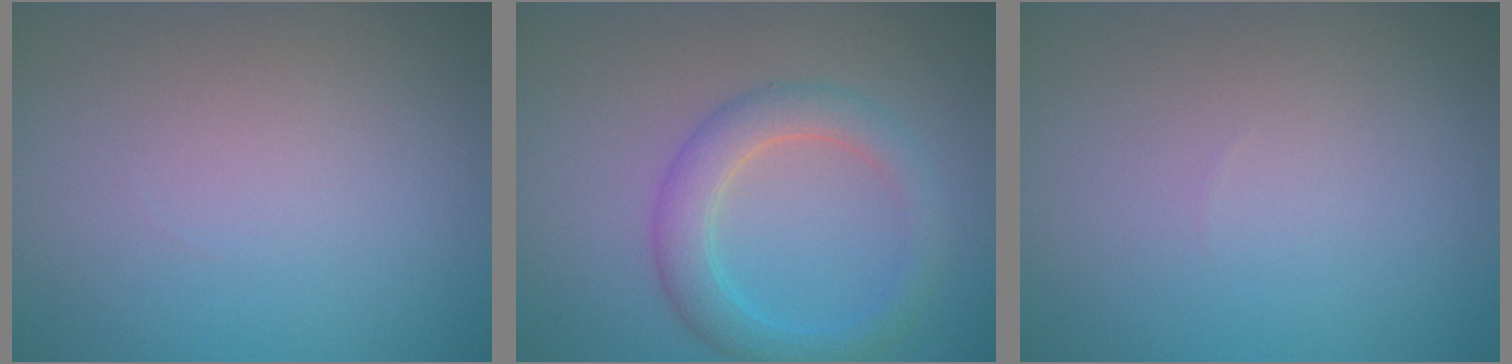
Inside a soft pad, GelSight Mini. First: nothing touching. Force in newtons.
{"total": 3.9, "press": 3.9, "slide": 0.2}
{"total": 0.0}